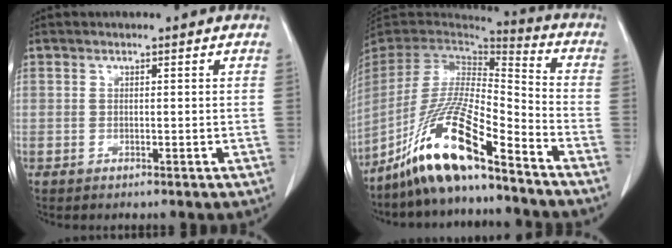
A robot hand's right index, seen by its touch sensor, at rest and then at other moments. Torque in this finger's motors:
{"motor_torque": [1.23, -0.91, 0.78, 0.21]}